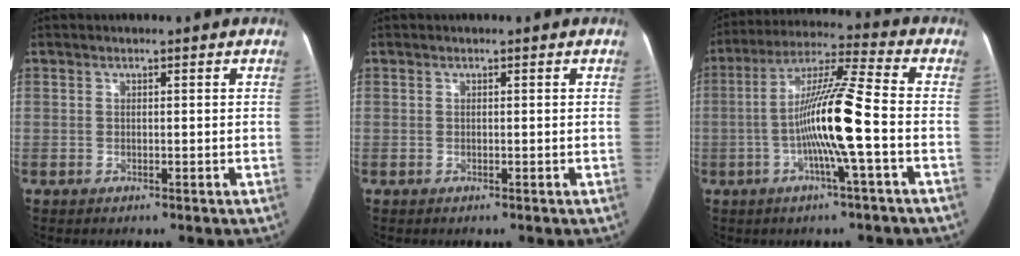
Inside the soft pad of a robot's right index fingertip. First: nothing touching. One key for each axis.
{"total": 0.0}
{"total": 12.4, "fx": -2.7, "fy": -0.6, "fz": 12.1, "tx": -0.228, "ty": 0.008, "tz": -0.057}